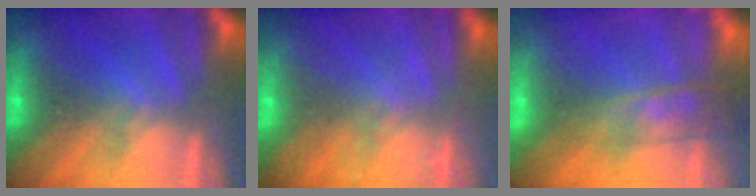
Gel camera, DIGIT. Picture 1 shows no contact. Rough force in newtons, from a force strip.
{"total": 2.1}
{"total": 5.8}